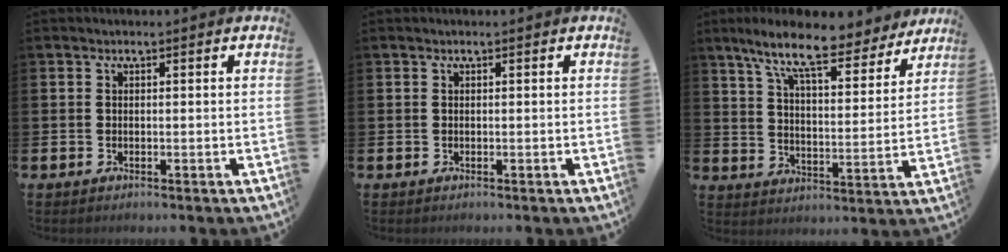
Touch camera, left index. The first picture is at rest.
{"total": 0.0}
{"total": 11.2, "force": [9.3, 2.3, 5.8], "torque": [-0.131, -0.047, 0.158]}